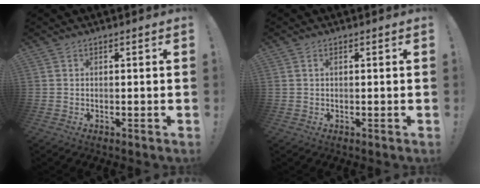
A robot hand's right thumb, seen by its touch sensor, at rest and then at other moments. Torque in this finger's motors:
{"motor_torque": [-0.12, 0.17, -0.05, 0.17, -0.07]}